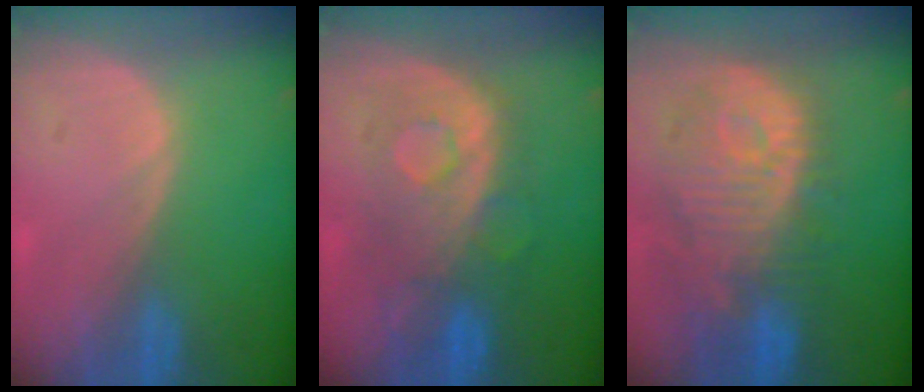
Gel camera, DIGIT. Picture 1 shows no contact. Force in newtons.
{"total": 8.8, "press": 8.5, "slide": 2.2}
{"total": 12.6, "press": 11.2, "slide": 5.9}